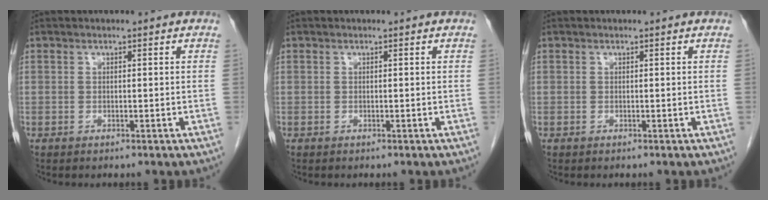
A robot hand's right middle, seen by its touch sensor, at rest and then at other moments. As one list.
[{"total": 0.0}, {"total": 0.0}]